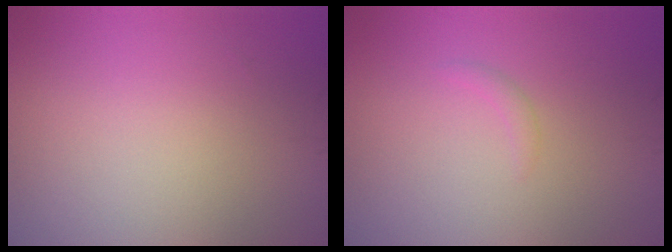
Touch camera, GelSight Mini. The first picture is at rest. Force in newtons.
{"total": 0.7, "press": 0.7, "slide": 0.1}